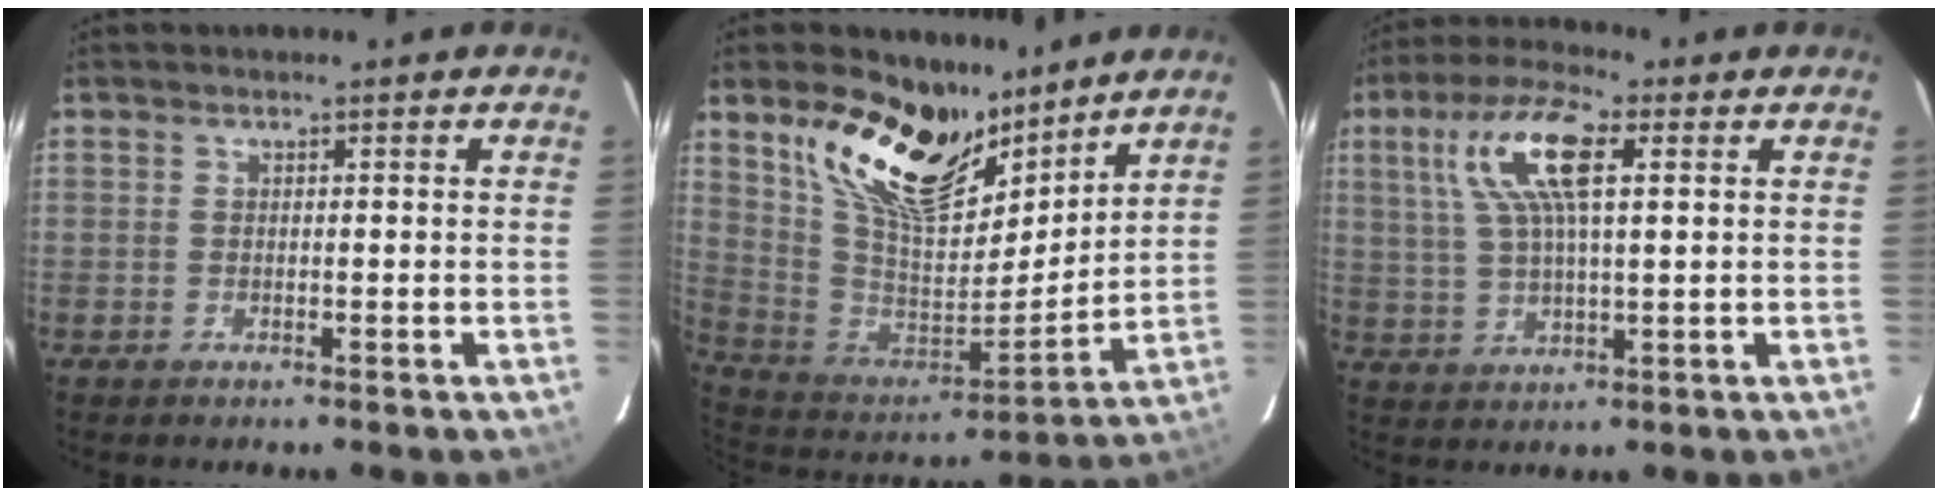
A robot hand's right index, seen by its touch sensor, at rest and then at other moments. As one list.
[{"total": 20.7, "force": [13.9, 9.8, 11.9], "torque": [-0.238, 0.007, 0.265]}, {"total": 11.5, "force": [4.0, 3.5, 10.2], "torque": [-0.201, 0.020, 0.078]}]